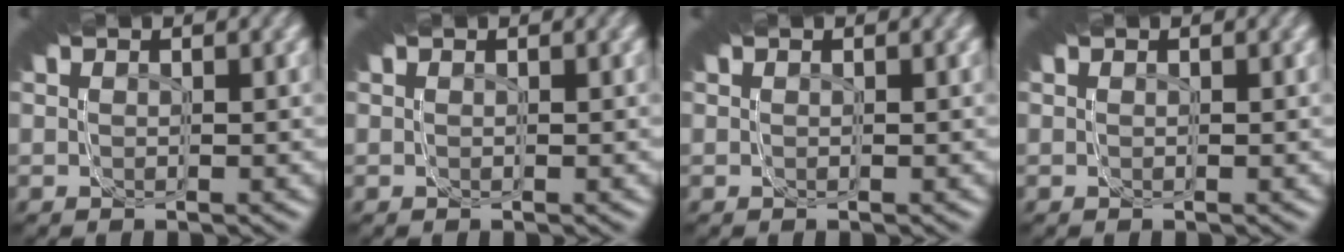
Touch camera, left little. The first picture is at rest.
{"total": 0.0}
{"total": 0.0}
{"total": 0.0}